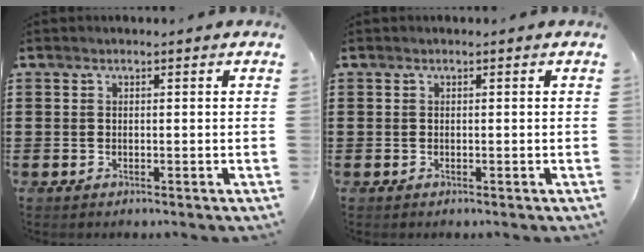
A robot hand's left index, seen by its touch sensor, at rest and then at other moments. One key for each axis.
{"total": 0.0}